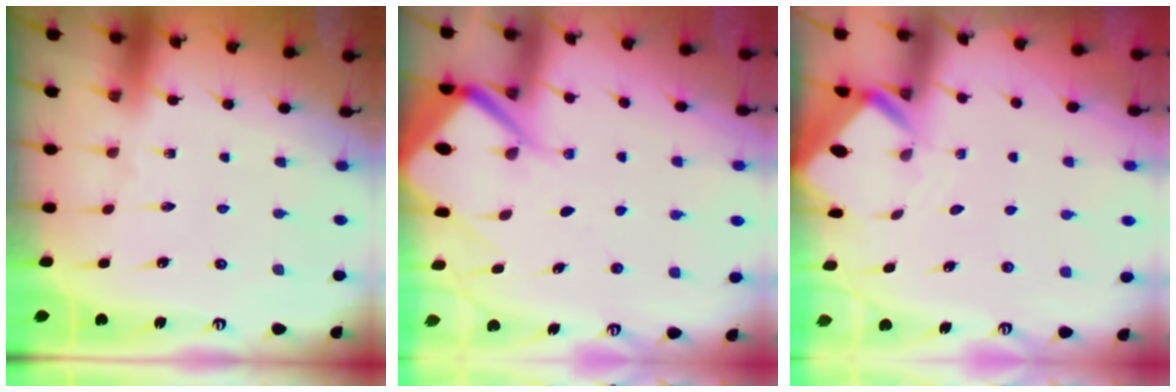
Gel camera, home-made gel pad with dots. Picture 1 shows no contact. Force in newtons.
{"total": 10.4, "press": 10.3, "slide": 1.1}
{"total": 2.6, "press": 2.5, "slide": 0.3}